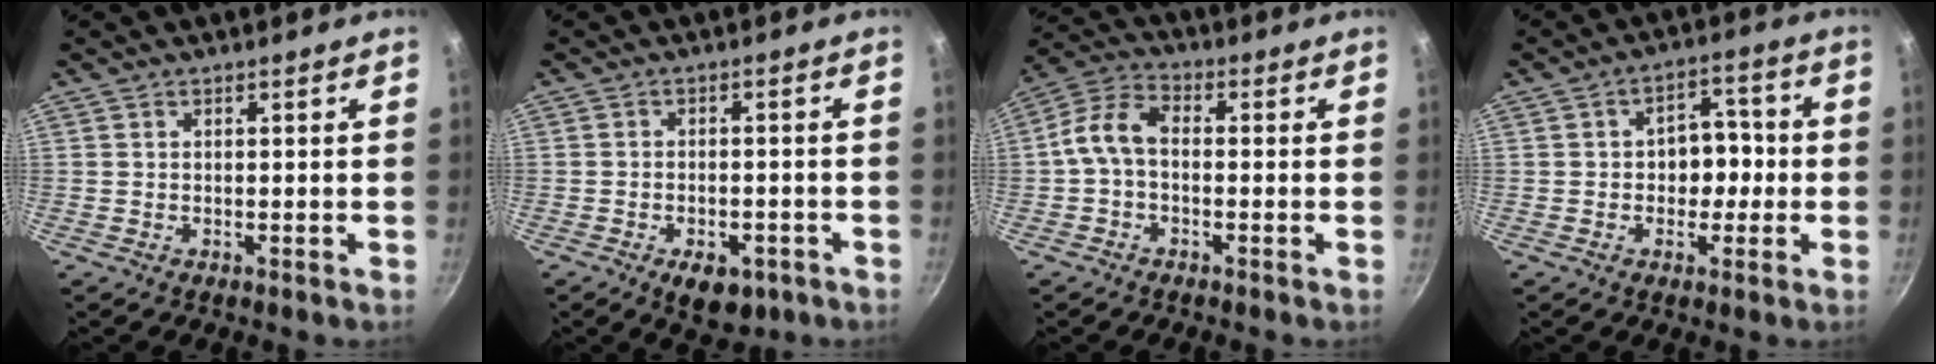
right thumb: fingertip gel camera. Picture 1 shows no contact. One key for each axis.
{"total": 6.8, "fx": -3.5, "fy": 3.7, "fz": 4.5, "tx": -0.055, "ty": 0.010, "tz": -0.044}
{"total": 7.9, "fx": -0.5, "fy": 5.0, "fz": 6.1, "tx": -0.118, "ty": 0.028, "tz": -0.023}
{"total": 7.3, "fx": -0.6, "fy": 5.3, "fz": 5.0, "tx": -0.032, "ty": 0.025, "tz": -0.017}